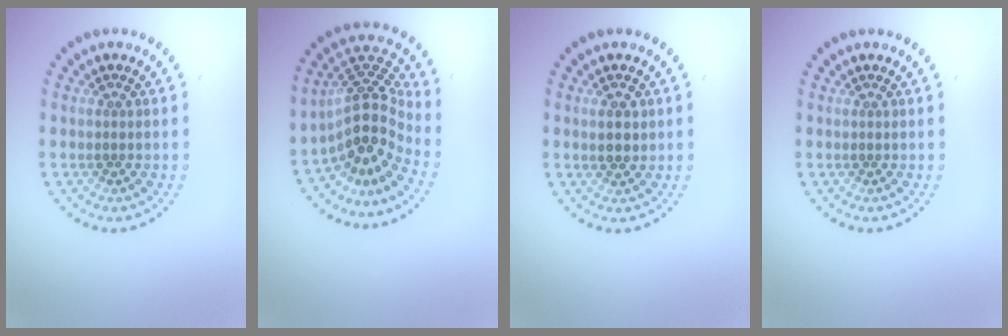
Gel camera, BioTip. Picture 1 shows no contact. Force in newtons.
{"total": 5.1, "press": 3.6, "slide": 3.5}
{"total": 2.0, "press": 1.9, "slide": 0.5}
{"total": 0.0}